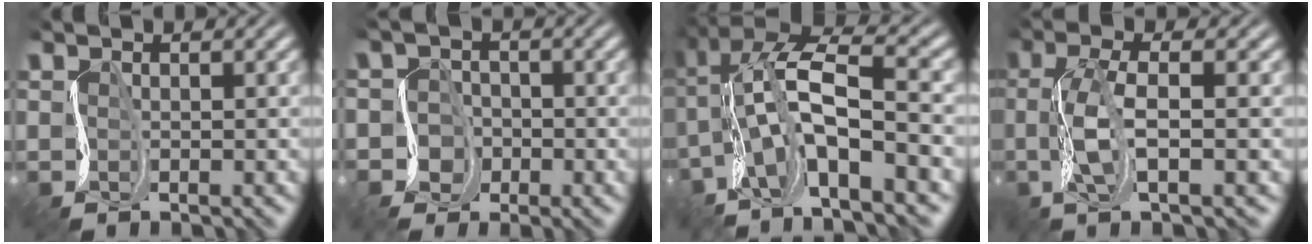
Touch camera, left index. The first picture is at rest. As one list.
[{"total": 3.0, "force": [-2.8, 1.1, -0.1], "torque": [0.010, -0.018, -0.049]}, {"total": 8.7, "force": [-3.2, 1.5, 7.9], "torque": [-0.133, 0.000, -0.062]}, {"total": 4.3, "force": [-1.8, 0.2, 3.9], "torque": [-0.074, -0.011, -0.032]}]